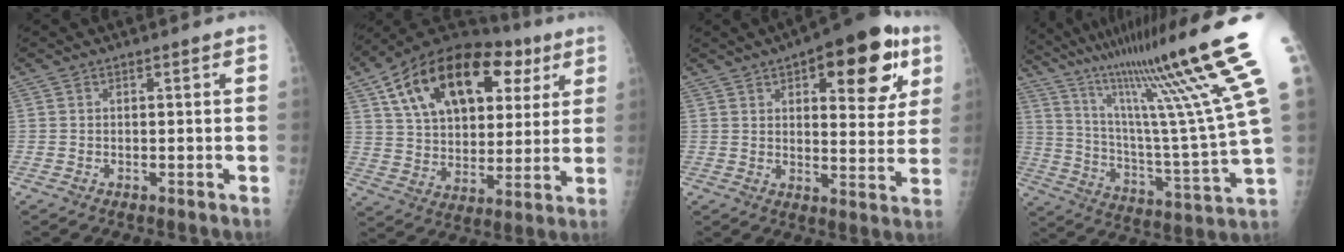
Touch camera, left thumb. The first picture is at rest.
{"total": 26.1, "force": [11.1, 15.1, 18.2], "torque": [-0.272, 0.010, 0.181]}
{"total": 18.3, "force": [8.3, 7.8, 14.3], "torque": [-0.139, -0.018, 0.107]}
{"total": 27.7, "force": [18.2, 0.7, 20.8], "torque": [-0.322, -0.086, 0.301]}